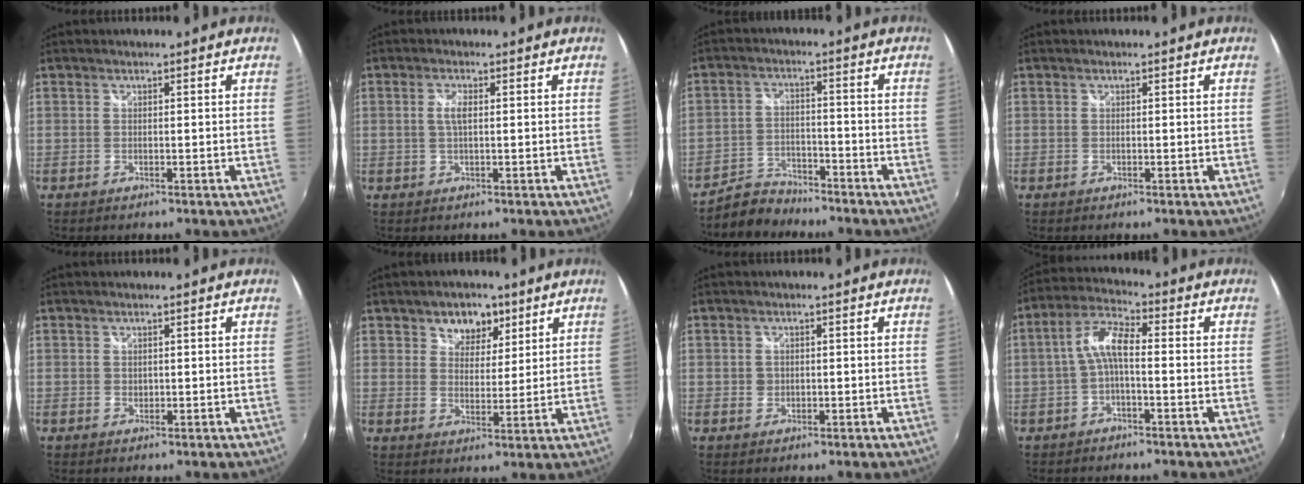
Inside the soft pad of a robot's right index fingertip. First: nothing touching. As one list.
[{"total": 2.3, "force": [0.3, 0.8, 2.2], "torque": [-0.043, 0.001, 0.003]}, {"total": 6.3, "force": [-5.8, 2.4, 0.7], "torque": [-0.030, 0.011, -0.102]}, {"total": 0.0}, {"total": 0.7, "force": [0.1, 0.6, 0.2], "torque": [0.000, 0.000, 0.003]}, {"total": 6.5, "force": [3.8, 4.5, 2.7], "torque": [-0.035, 0.008, 0.061]}, {"total": 1.7, "force": [-0.2, 1.6, 0.6], "torque": [-0.007, 0.000, -0.005]}, {"total": 6.1, "force": [-1.1, 1.9, 5.6], "torque": [-0.124, 0.019, -0.025]}]